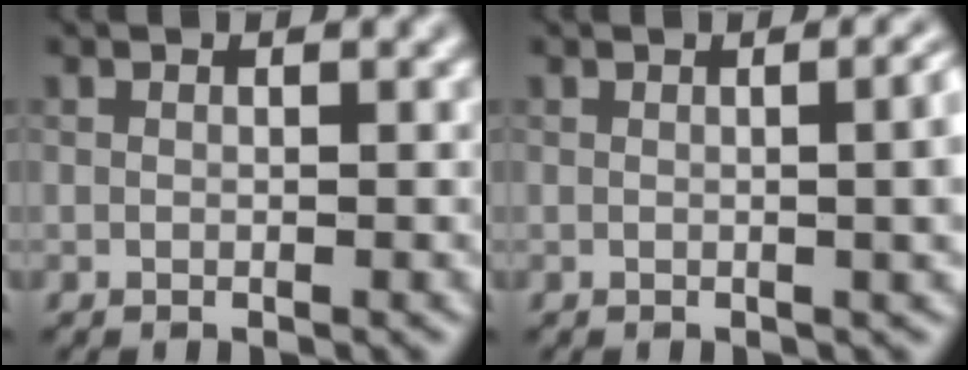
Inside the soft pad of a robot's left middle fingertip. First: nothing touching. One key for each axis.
{"total": 5.4, "fx": 0.3, "fy": 2.4, "fz": 4.8, "tx": -0.029, "ty": 0.010, "tz": 0.005}